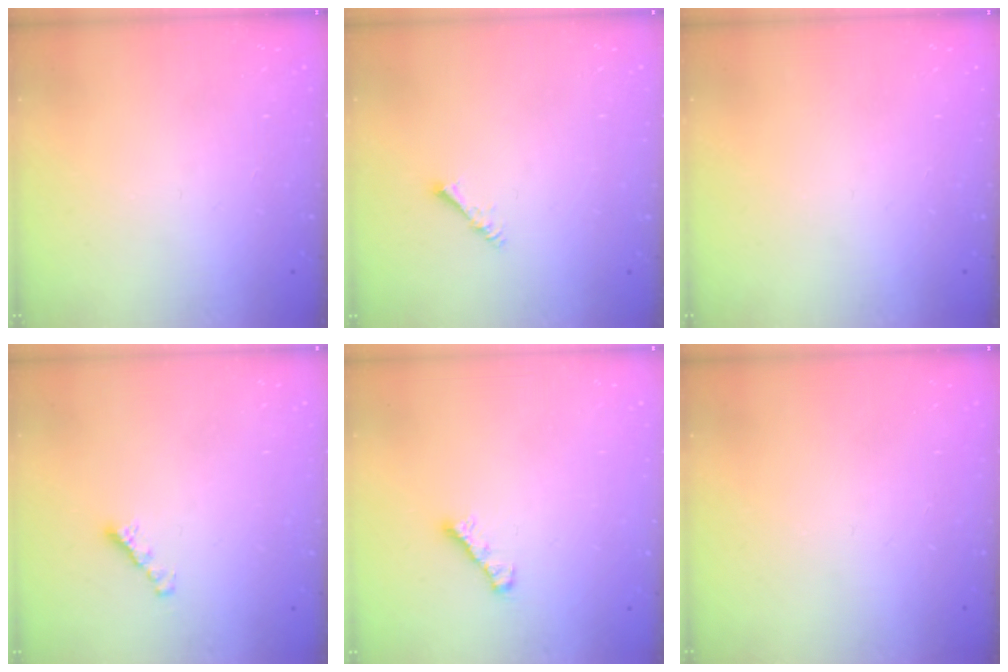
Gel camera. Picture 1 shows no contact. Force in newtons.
{"total": 1.6, "press": 1.5, "slide": 0.3}
{"total": 0.0}
{"total": 2.5, "press": 2.5, "slide": 0.5}
{"total": 1.9, "press": 1.8, "slide": 0.6}
{"total": 0.0}